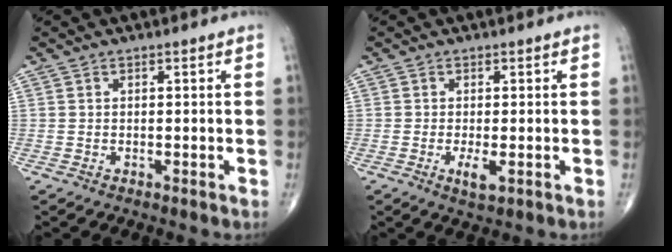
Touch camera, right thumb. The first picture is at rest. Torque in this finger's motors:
{"motor_torque": [-0.19, 0.19, -0.04, -0.09, 0.02]}